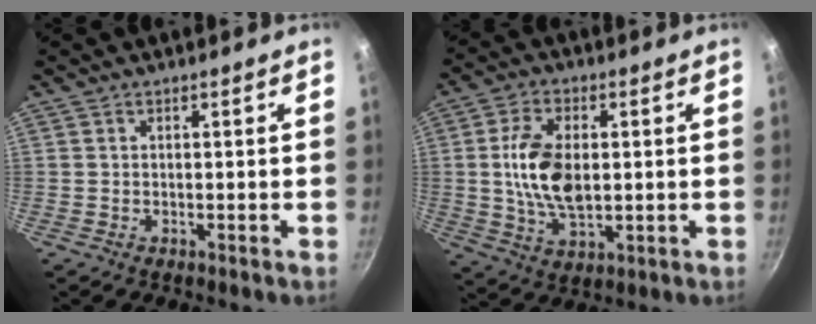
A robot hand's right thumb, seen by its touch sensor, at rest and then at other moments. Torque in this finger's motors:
{"motor_torque": [1.35, 1.21, 1.62, 0.05, 0.32]}